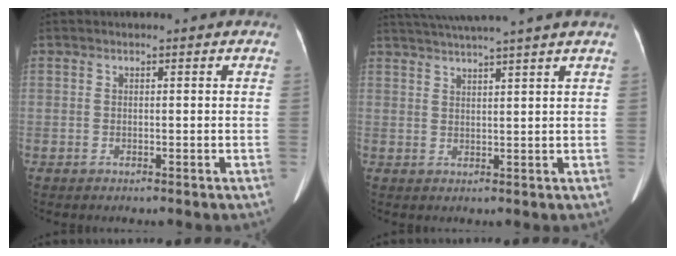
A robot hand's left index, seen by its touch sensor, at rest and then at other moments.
{"total": 10.0, "force": [8.5, -1.9, 4.8], "torque": [-0.083, 0.013, 0.120]}